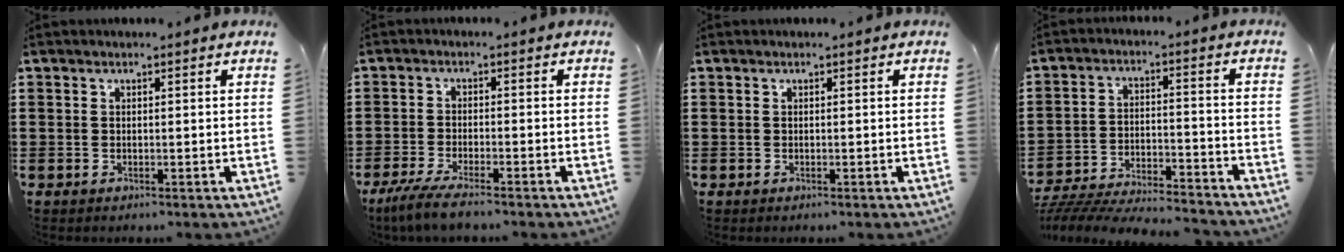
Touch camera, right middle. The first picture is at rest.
{"total": 4.4, "force": [-3.7, 0.1, 2.3], "torque": [-0.061, -0.016, -0.073]}
{"total": 0.0}
{"total": 6.3, "force": [-6.2, 0.4, 1.2], "torque": [-0.026, 0.003, -0.124]}